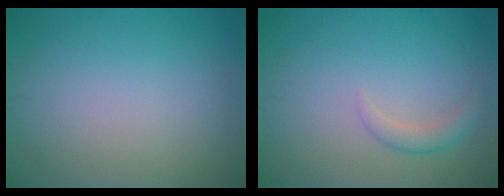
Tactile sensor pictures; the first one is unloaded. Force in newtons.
{"total": 1.5, "press": 1.5, "slide": 0.1}